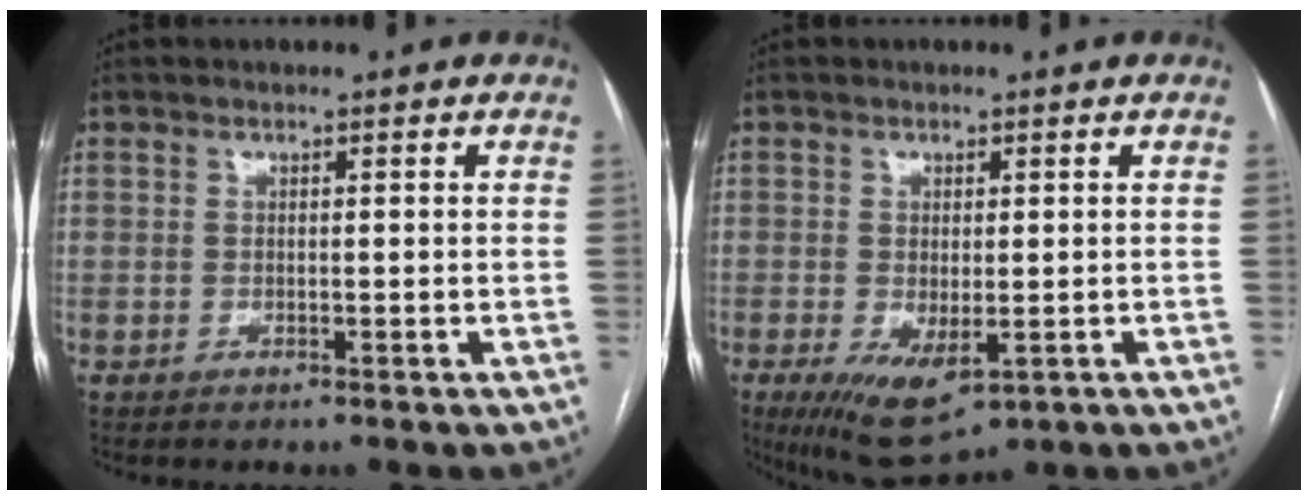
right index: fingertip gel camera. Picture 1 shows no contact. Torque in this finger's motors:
{"motor_torque": [0.90, -0.18, 0.38, 0.09]}